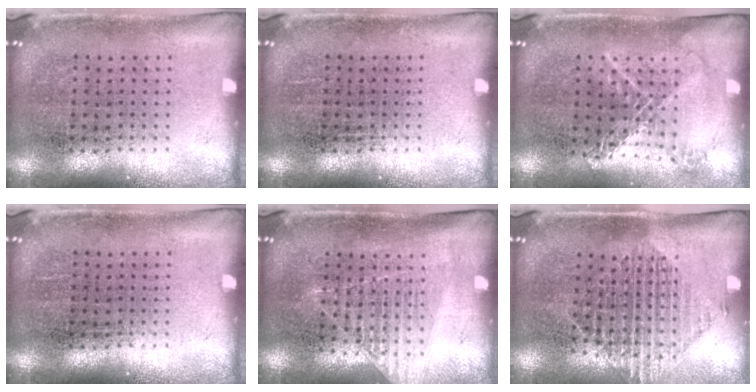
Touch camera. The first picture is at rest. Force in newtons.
{"total": 0.0}
{"total": 1.2, "press": 1.1, "slide": 0.2}
{"total": 0.0}
{"total": 1.2, "press": 1.1, "slide": 0.4}
{"total": 1.6, "press": 1.3, "slide": 0.9}